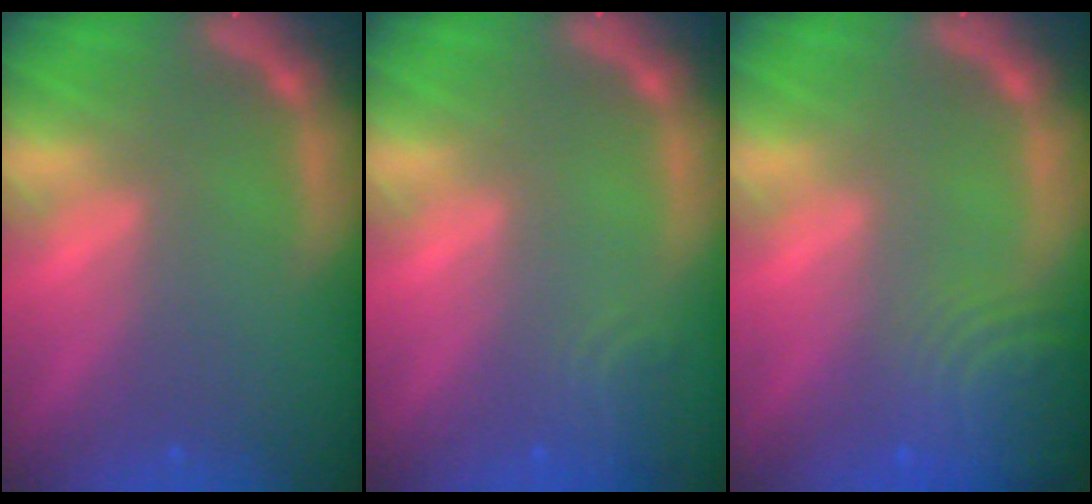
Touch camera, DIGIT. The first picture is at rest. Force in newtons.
{"total": 2.4}
{"total": 7.4}